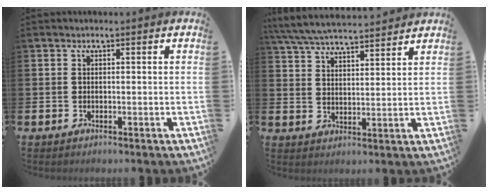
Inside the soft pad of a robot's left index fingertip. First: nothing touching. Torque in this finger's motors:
{"motor_torque": [0.92, -1.22, 0.59, 0.20]}